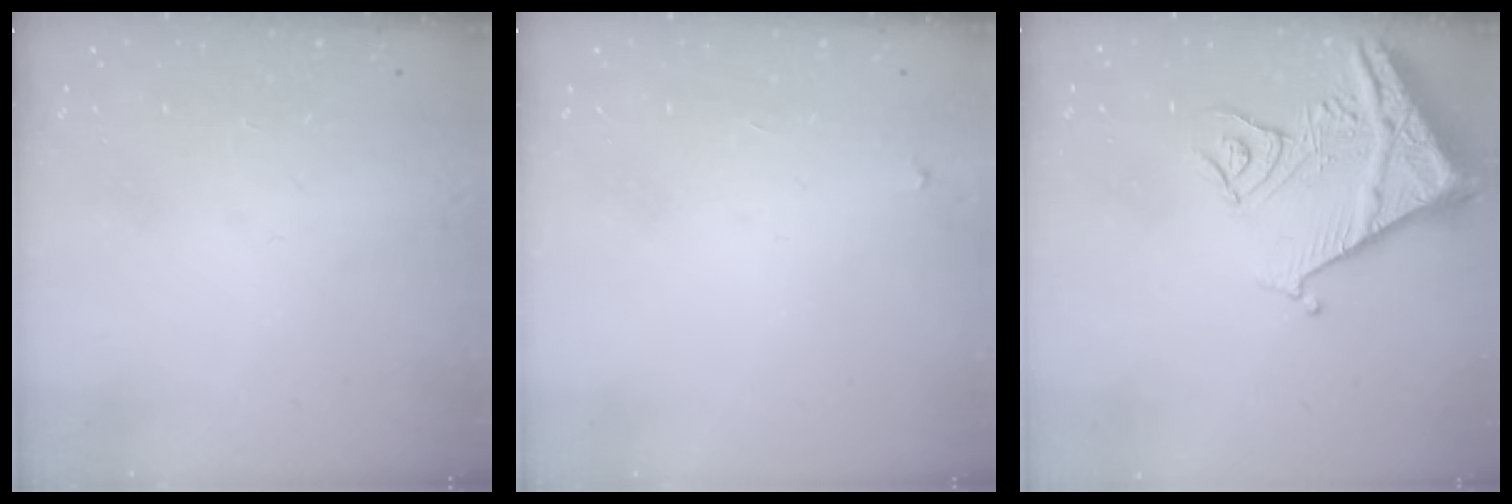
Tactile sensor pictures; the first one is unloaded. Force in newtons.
{"total": 2.1, "press": 2.1, "slide": 0.1}
{"total": 13.5, "press": 13.5, "slide": 1.4}